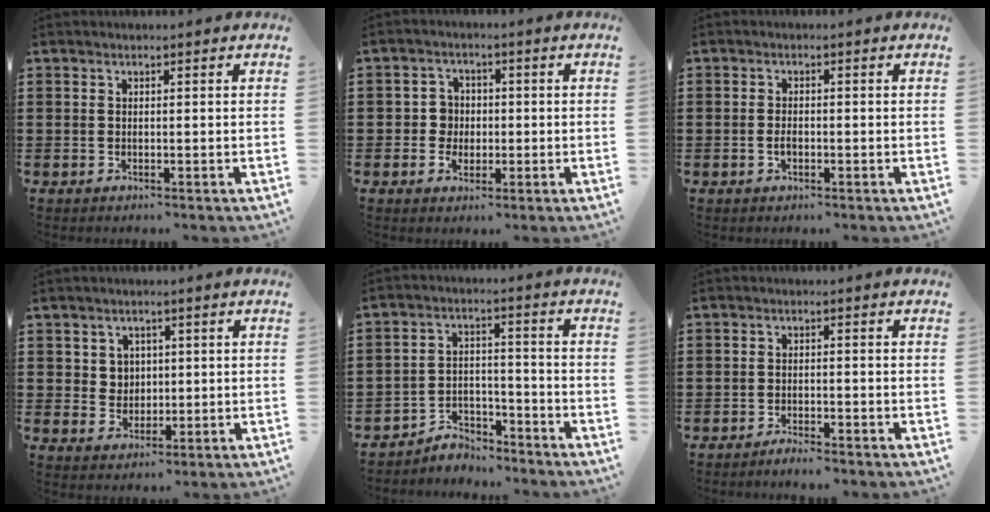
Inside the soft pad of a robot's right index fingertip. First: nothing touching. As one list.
[{"total": 3.7, "force": [-0.4, 3.5, 1.1], "torque": [-0.032, 0.011, -0.012]}, {"total": 1.4, "force": [-0.5, 0.7, 1.1], "torque": [-0.019, 0.002, -0.008]}, {"total": 3.4, "force": [1.2, 3.2, 0.4], "torque": [-0.022, 0.013, 0.021]}, {"total": 4.7, "force": [-4.4, 1.5, 0.4], "torque": [-0.021, 0.007, -0.093]}, {"total": 1.8, "force": [-1.7, 0.0, 0.3], "torque": [-0.009, 0.001, -0.034]}]